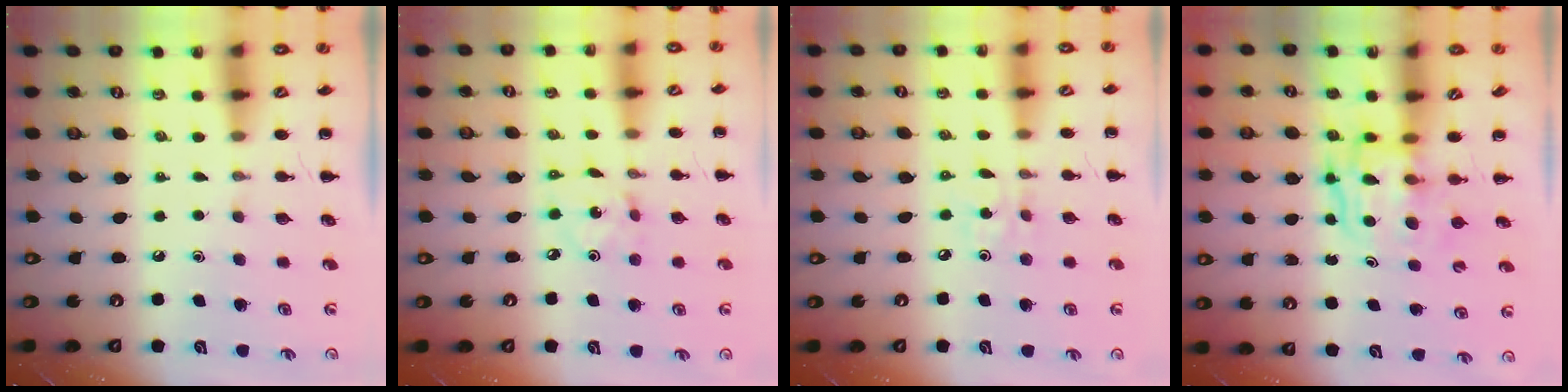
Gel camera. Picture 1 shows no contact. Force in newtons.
{"total": 2.2, "press": 2.2, "slide": 0.4}
{"total": 2.8, "press": 2.7, "slide": 0.9}
{"total": 3.6, "press": 3.5, "slide": 0.3}